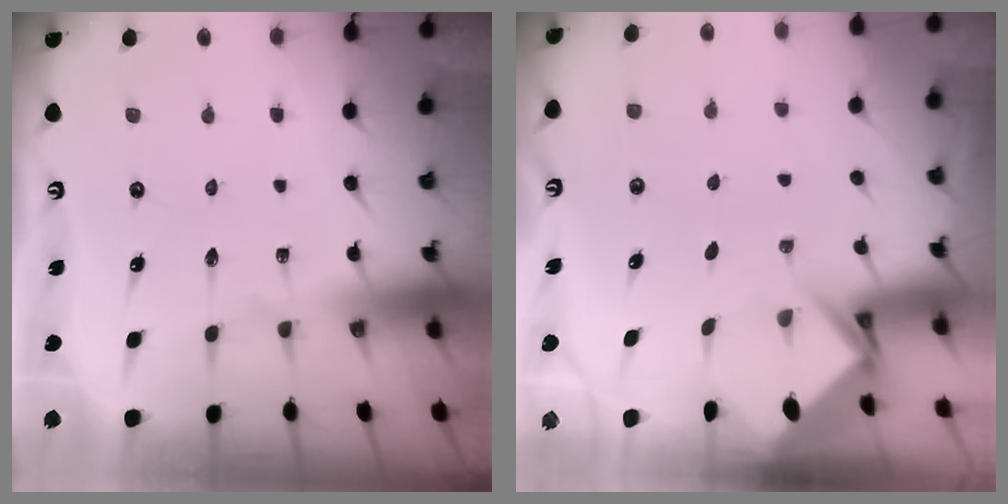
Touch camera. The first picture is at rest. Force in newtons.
{"total": 3.9, "press": 3.9, "slide": 0.2}